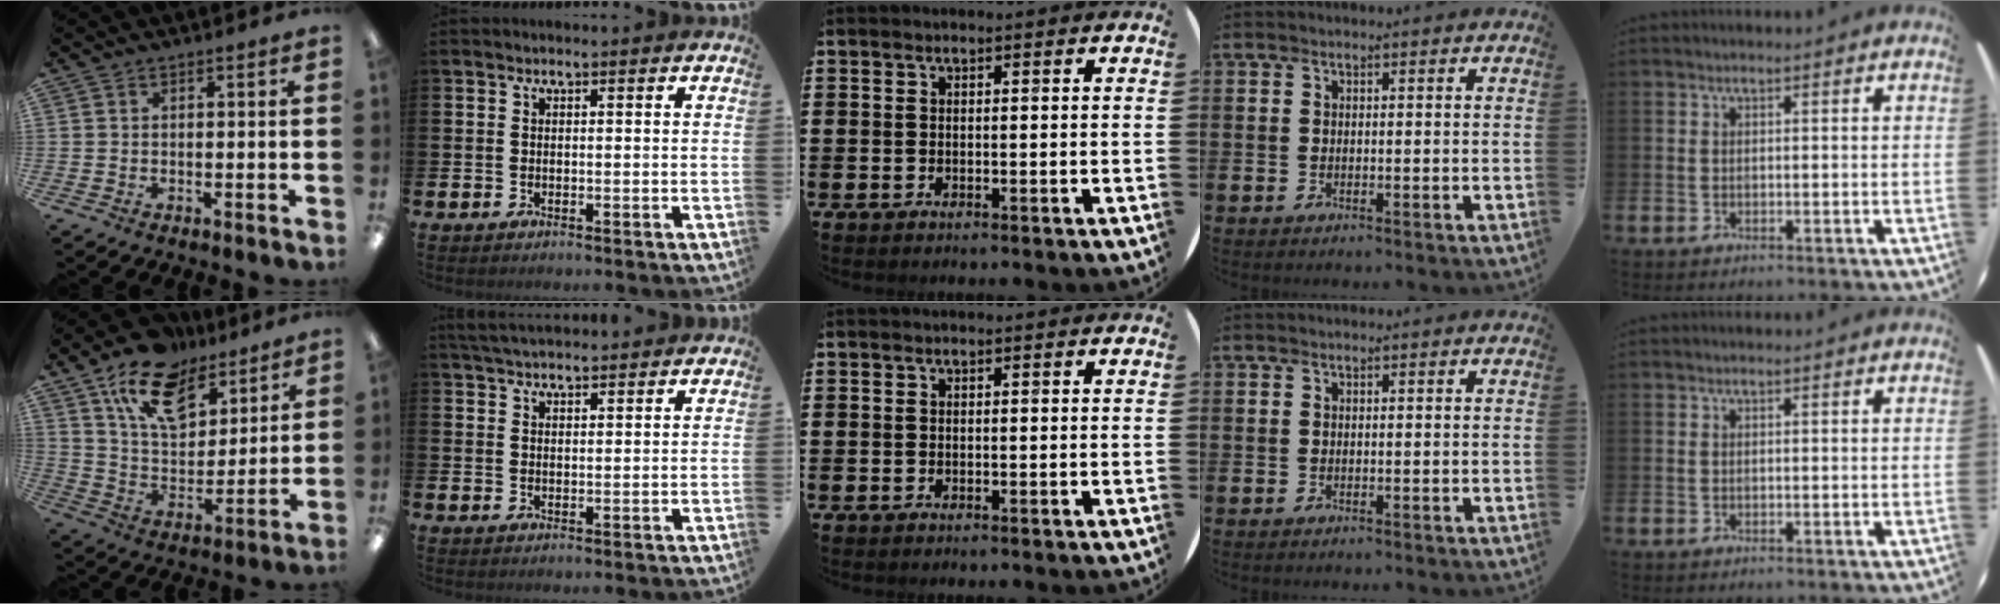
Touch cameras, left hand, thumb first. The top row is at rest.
{"thumb": {"total": 16.4, "force": [10.4, 9.2, 8.6], "torque": [-0.143, -0.047, 0.189]}, "index": {"total": 3.7, "force": [3.6, 0.6, 0.8], "torque": [-0.017, -0.013, 0.066]}}